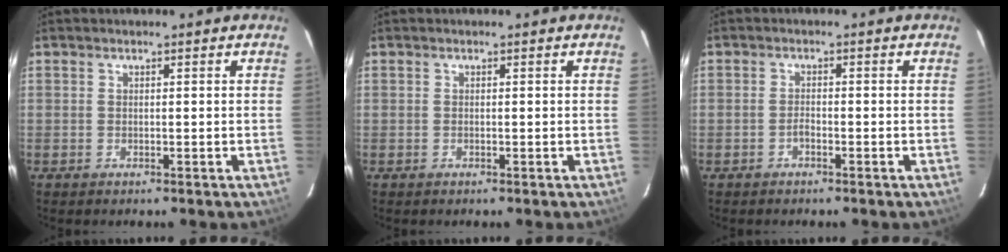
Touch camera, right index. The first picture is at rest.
{"total": 0.0}
{"total": 1.3, "force": [-1.0, 0.5, 0.7], "torque": [-0.015, 0.003, -0.019]}